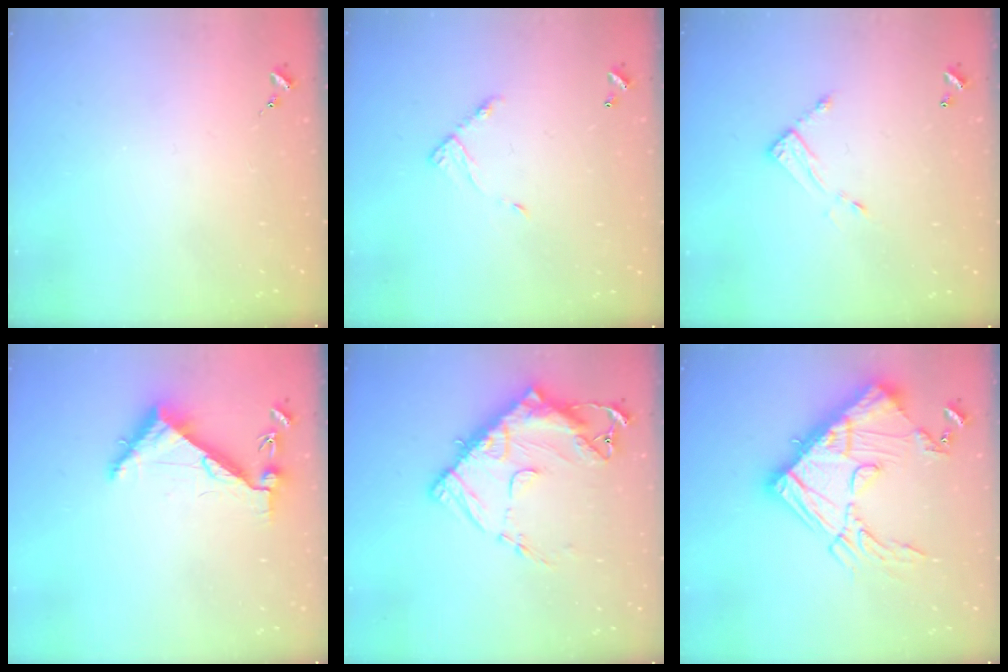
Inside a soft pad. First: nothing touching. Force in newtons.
{"total": 7.3, "press": 7.3, "slide": 0.6}
{"total": 7.3, "press": 7.3, "slide": 0.3}
{"total": 6.3, "press": 6.2, "slide": 0.7}
{"total": 16.9, "press": 16.8, "slide": 1.6}
{"total": 24.8, "press": 24.7, "slide": 2.3}